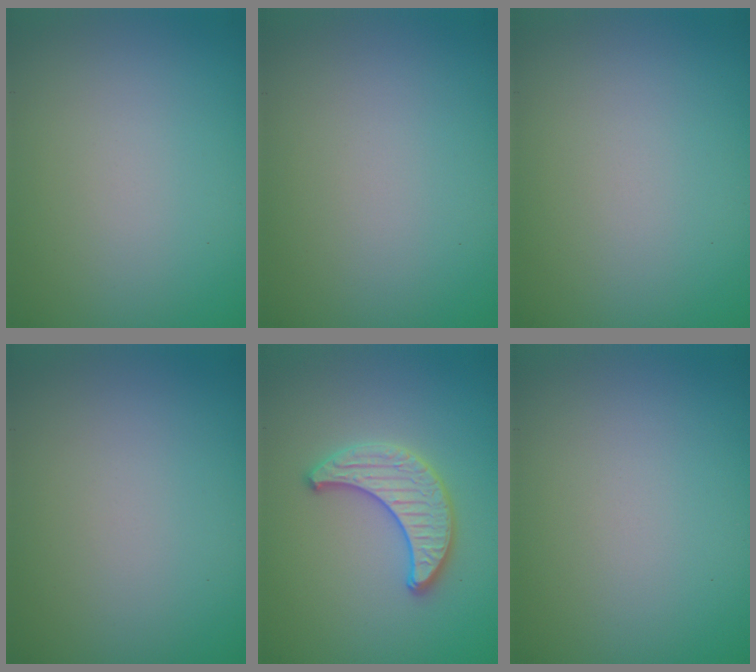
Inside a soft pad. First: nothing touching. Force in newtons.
{"total": 0.0}
{"total": 0.0}
{"total": 0.0}
{"total": 2.7, "press": 2.7, "slide": 0.1}
{"total": 0.0}